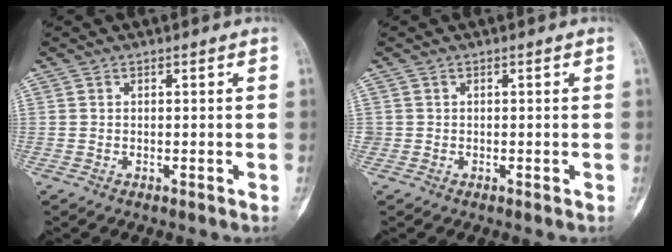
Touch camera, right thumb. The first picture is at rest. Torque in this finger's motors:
{"motor_torque": [0.04, 0.04, 0.19, -0.24, -0.02]}